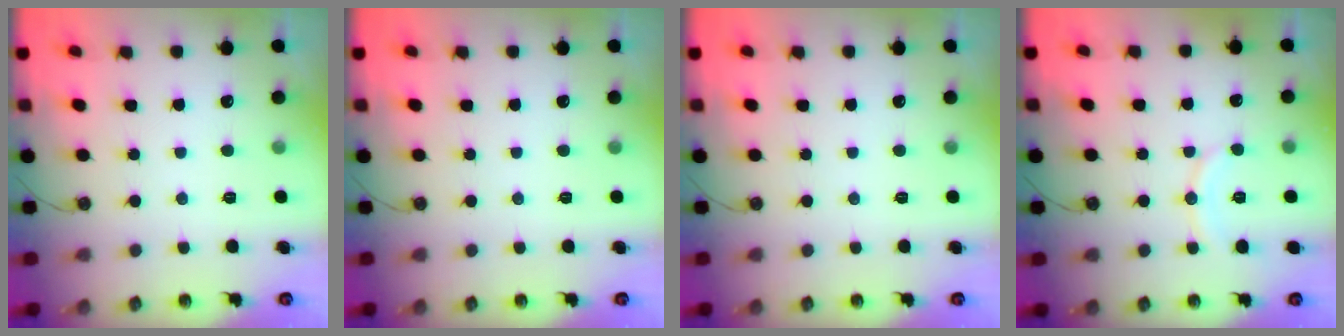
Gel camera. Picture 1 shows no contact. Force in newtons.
{"total": 0.0}
{"total": 0.0}
{"total": 7.0, "press": 7.0, "slide": 0.8}